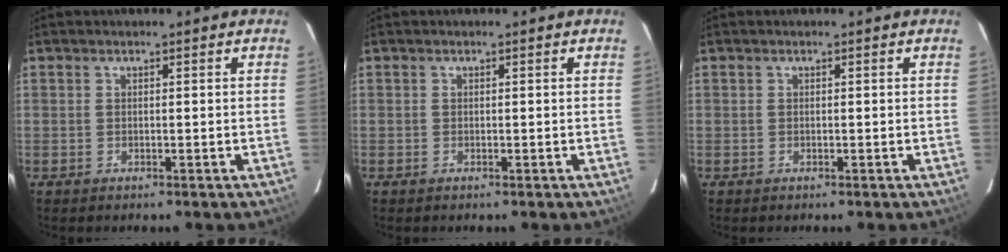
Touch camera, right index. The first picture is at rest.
{"total": 0.0}
{"total": 0.0}